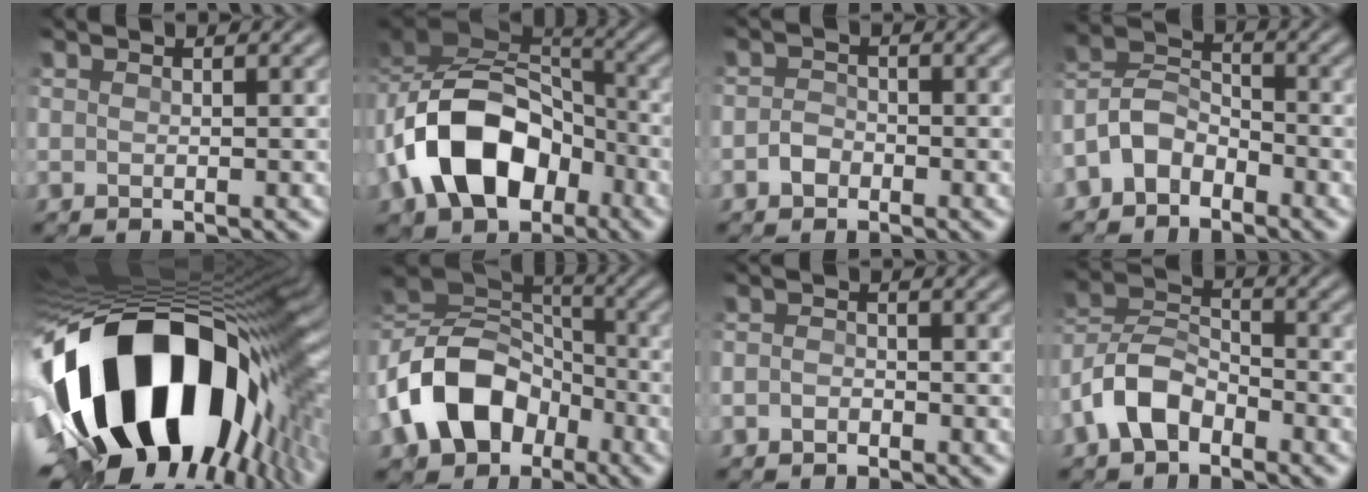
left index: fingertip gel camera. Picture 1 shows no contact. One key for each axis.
{"total": 12.0, "fx": -4.6, "fy": 7.7, "fz": 7.9, "tx": -0.155, "ty": 0.009, "tz": -0.084}
{"total": 1.2, "fx": -0.8, "fy": 0.7, "fz": 0.5, "tx": -0.010, "ty": 0.007, "tz": -0.018}
{"total": 4.3, "fx": -2.8, "fy": 2.6, "fz": 1.9, "tx": -0.040, "ty": 0.011, "tz": -0.066}
{"total": 19.8, "fx": -5.0, "fy": 11.2, "fz": 15.6, "tx": -0.282, "ty": -0.055, "tz": -0.054}
{"total": 12.6, "fx": -4.8, "fy": 9.0, "fz": 7.3, "tx": -0.164, "ty": -0.007, "tz": -0.093}
{"total": 0.9, "fx": -0.8, "fy": 0.4, "fz": 0.3, "tx": -0.005, "ty": 0.005, "tz": -0.017}
{"total": 5.4, "fx": -3.3, "fy": 2.9, "fz": 3.1, "tx": -0.066, "ty": 0.011, "tz": -0.071}